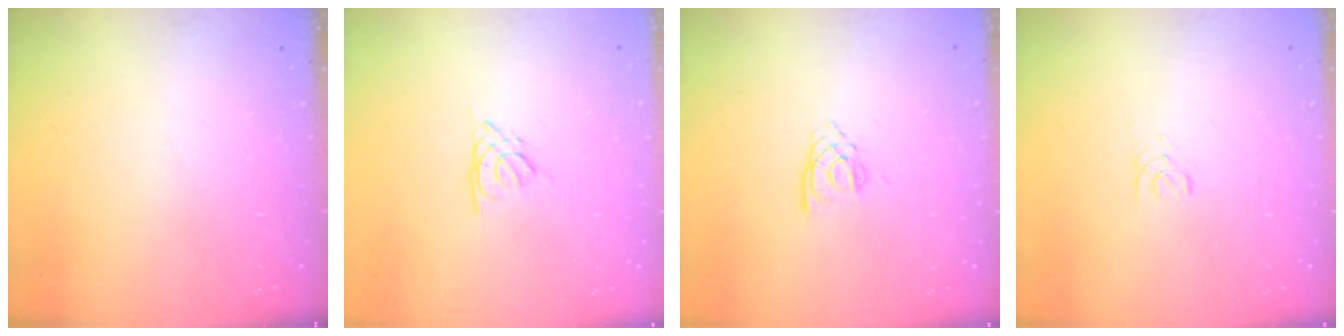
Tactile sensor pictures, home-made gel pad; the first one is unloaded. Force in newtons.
{"total": 2.6, "press": 2.6, "slide": 0.6}
{"total": 2.9, "press": 2.8, "slide": 0.4}
{"total": 1.0, "press": 1.0, "slide": 0.1}